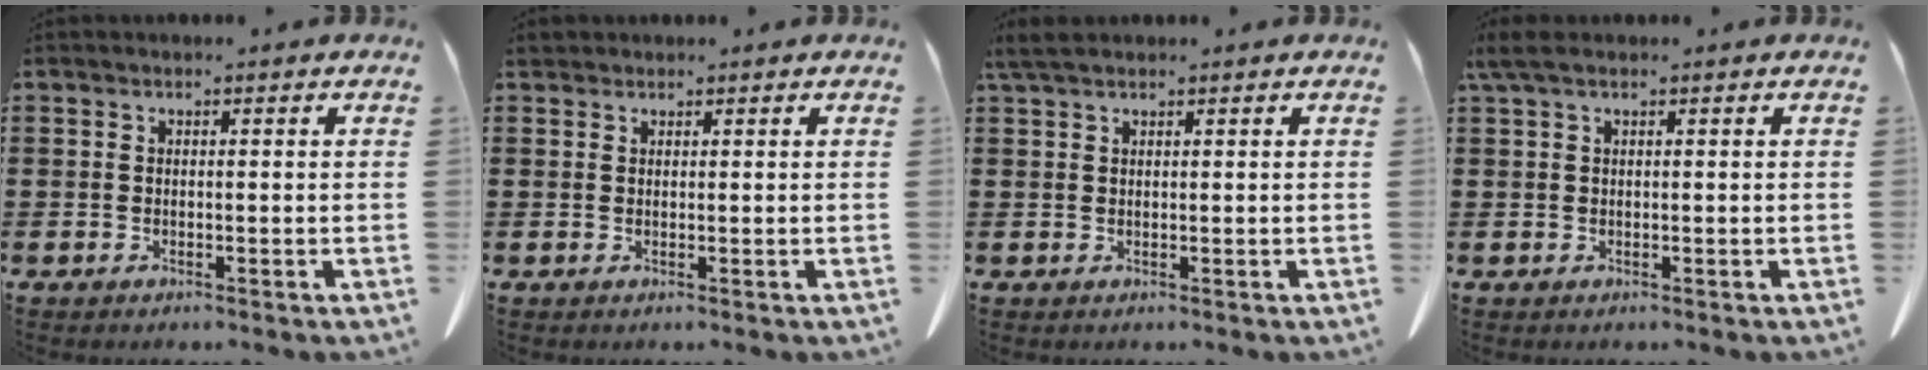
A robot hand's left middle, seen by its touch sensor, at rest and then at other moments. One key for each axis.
{"total": 0.9, "fx": 0.9, "fy": 0.4, "fz": 0.2, "tx": -0.008, "ty": 0.000, "tz": 0.018}
{"total": 2.0, "fx": 1.5, "fy": 0.4, "fz": 1.3, "tx": -0.030, "ty": 0.001, "tz": 0.030}
{"total": 1.5, "fx": 0.7, "fy": 0.3, "fz": 1.3, "tx": -0.028, "ty": 0.002, "tz": 0.014}